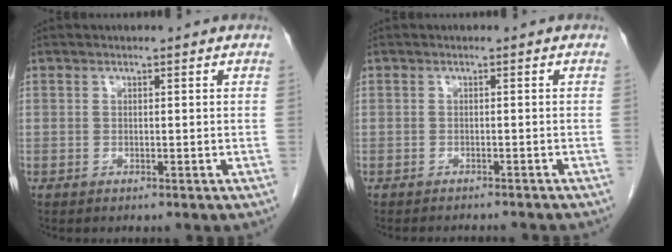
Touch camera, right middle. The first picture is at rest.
{"total": 6.5, "force": [-6.1, 0.6, 2.1], "torque": [-0.021, -0.010, -0.069]}